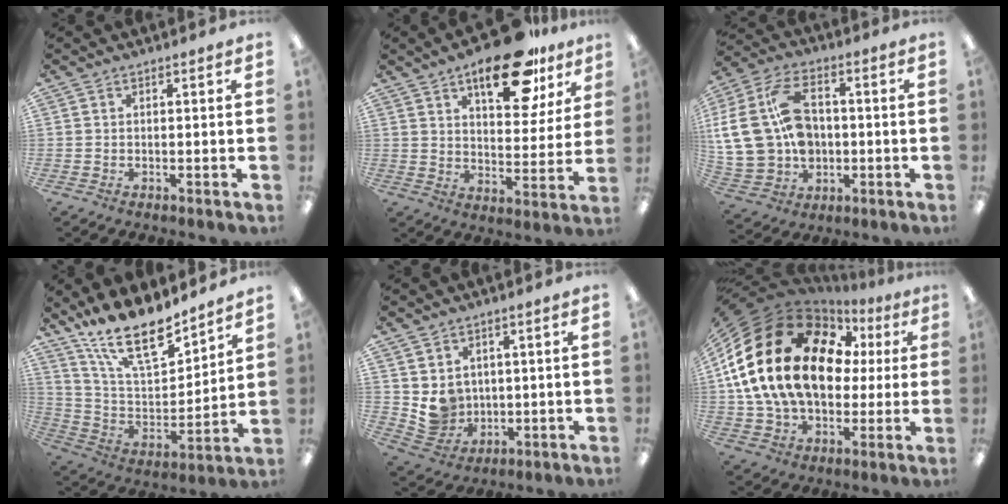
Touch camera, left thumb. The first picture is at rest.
{"total": 19.1, "force": [12.1, 8.4, 12.2], "torque": [-0.159, -0.060, 0.193]}
{"total": 19.2, "force": [2.1, 14.4, 12.5], "torque": [-0.281, -0.002, 0.044]}
{"total": 17.6, "force": [14.5, 5.1, 8.7], "torque": [-0.172, -0.098, 0.256]}
{"total": 7.1, "force": [2.3, 6.5, 1.5], "torque": [-0.026, -0.010, 0.054]}
{"total": 26.8, "force": [5.7, 18.5, 18.5], "torque": [-0.411, -0.017, 0.116]}